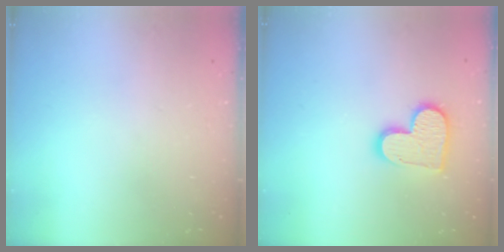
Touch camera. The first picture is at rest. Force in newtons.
{"total": 12.4, "press": 12.4, "slide": 0.8}